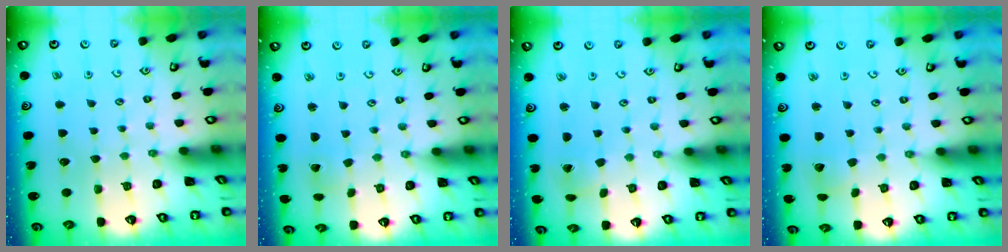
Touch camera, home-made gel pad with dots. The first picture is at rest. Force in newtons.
{"total": 0.0}
{"total": 1.5, "press": 1.5, "slide": 0.1}
{"total": 2.0, "press": 2.0, "slide": 0.3}